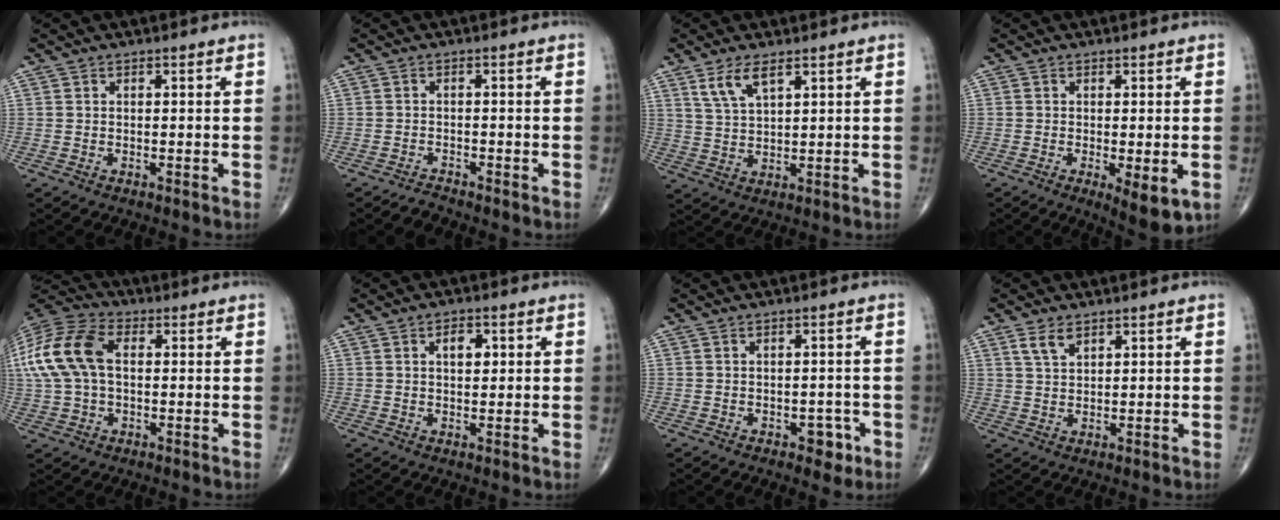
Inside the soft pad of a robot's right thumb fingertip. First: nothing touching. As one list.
[{"total": 1.4, "force": [-1.4, 0.1, -0.1], "torque": [-0.001, 0.002, -0.026]}, {"total": 5.6, "force": [3.4, 2.0, 4.0], "torque": [-0.079, -0.014, 0.072]}, {"total": 6.6, "force": [-1.8, 2.0, 6.0], "torque": [-0.088, -0.020, -0.022]}, {"total": 17.1, "force": [2.1, 10.6, 13.2], "torque": [-0.311, 0.028, 0.035]}, {"total": 3.5, "force": [1.0, 2.1, 2.7], "torque": [-0.028, -0.004, 0.013]}, {"total": 3.3, "force": [-1.6, 2.0, 2.0], "torque": [-0.004, 0.010, -0.020]}, {"total": 3.4, "force": [2.2, 1.6, 2.1], "torque": [-0.038, -0.006, 0.047]}]